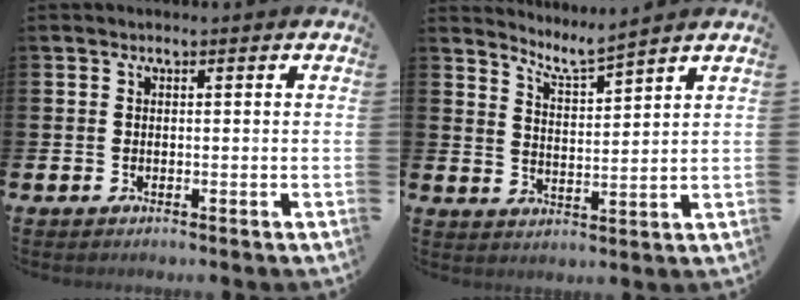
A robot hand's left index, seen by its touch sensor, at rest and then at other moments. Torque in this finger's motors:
{"motor_torque": [-0.02, 0.04, -0.09, -0.01]}